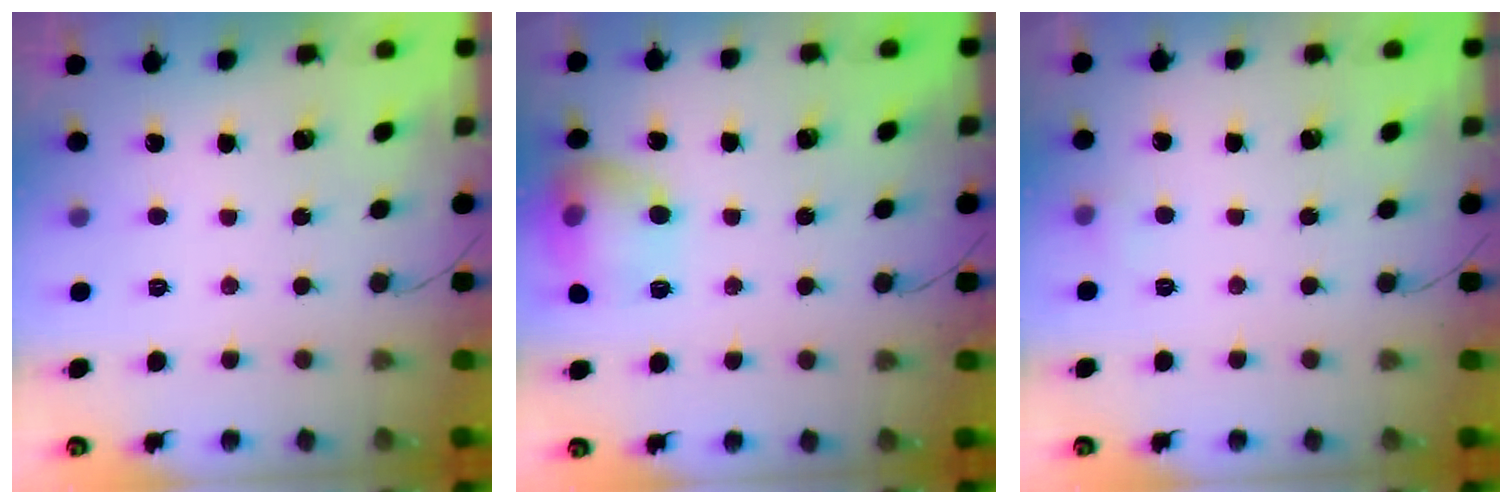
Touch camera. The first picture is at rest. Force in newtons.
{"total": 13.7, "press": 13.6, "slide": 1.2}
{"total": 3.4, "press": 3.1, "slide": 1.5}